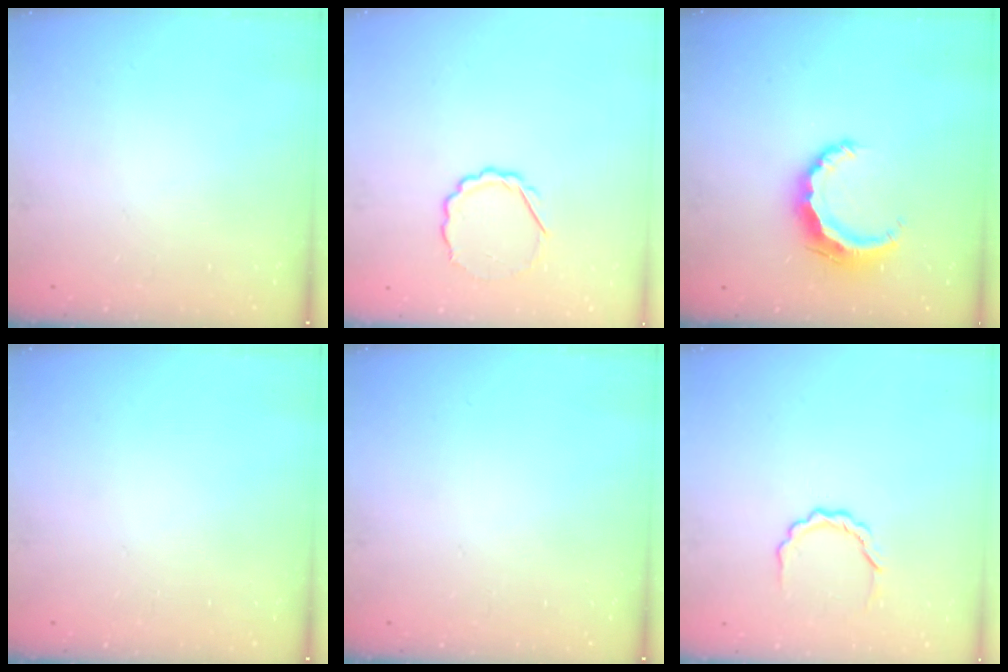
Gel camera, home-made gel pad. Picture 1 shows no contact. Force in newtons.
{"total": 4.9, "press": 4.7, "slide": 1.2}
{"total": 7.4, "press": 7.4, "slide": 0.5}
{"total": 0.0}
{"total": 0.0}
{"total": 3.7, "press": 3.7, "slide": 0.2}